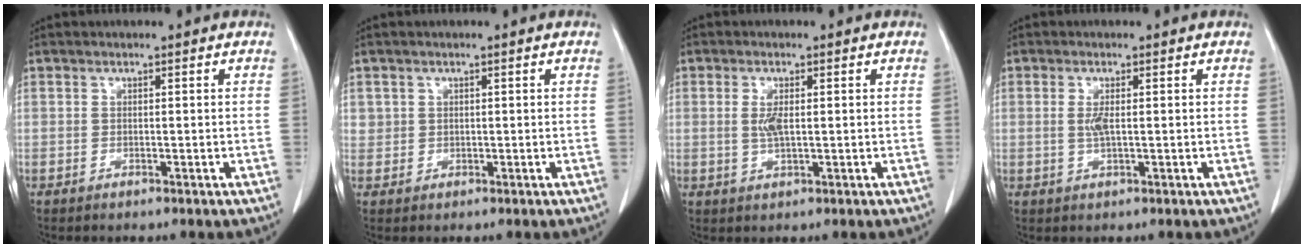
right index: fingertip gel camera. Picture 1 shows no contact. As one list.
[{"total": 1.6, "force": [0.6, 1.4, 0.1], "torque": [0.012, 0.002, 0.006]}, {"total": 2.9, "force": [0.3, 0.8, 2.8], "torque": [-0.060, -0.004, 0.008]}, {"total": 2.2, "force": [0.2, 0.4, 2.1], "torque": [-0.051, -0.003, 0.005]}]